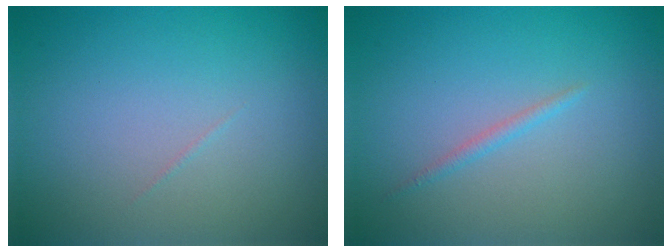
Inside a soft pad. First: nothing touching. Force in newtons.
{"total": 0.8, "press": 0.8, "slide": 0.0}